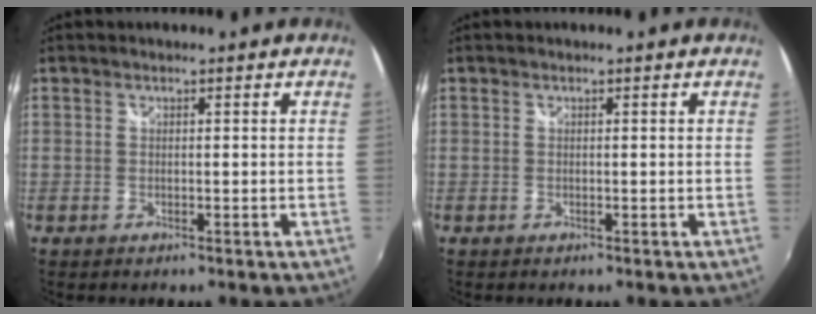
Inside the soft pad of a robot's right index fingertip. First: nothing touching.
{"total": 0.0}